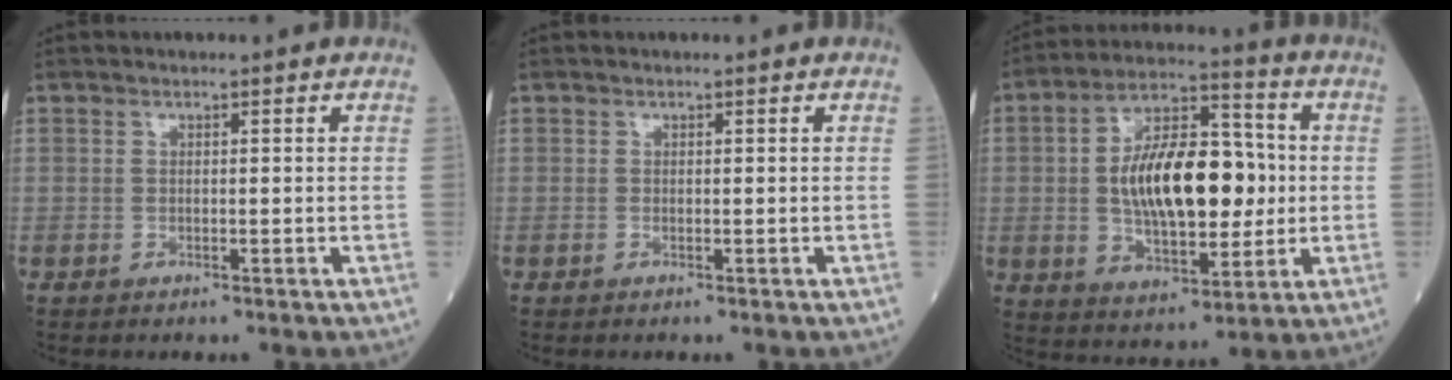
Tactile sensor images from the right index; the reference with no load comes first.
{"total": 0.0}
{"total": 16.5, "force": [0.5, 7.2, 14.9], "torque": [-0.267, 0.021, 0.013]}